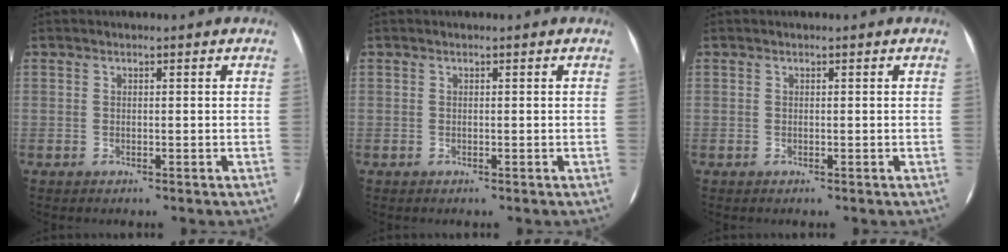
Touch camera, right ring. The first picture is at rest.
{"total": 0.0}
{"total": 0.0}